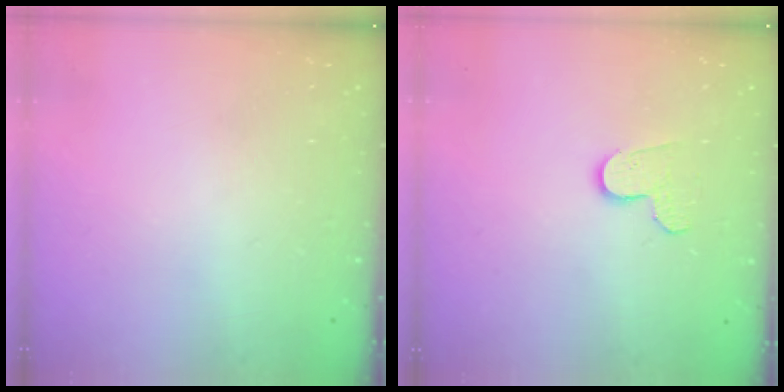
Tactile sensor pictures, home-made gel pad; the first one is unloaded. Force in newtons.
{"total": 6.3, "press": 6.3, "slide": 0.5}